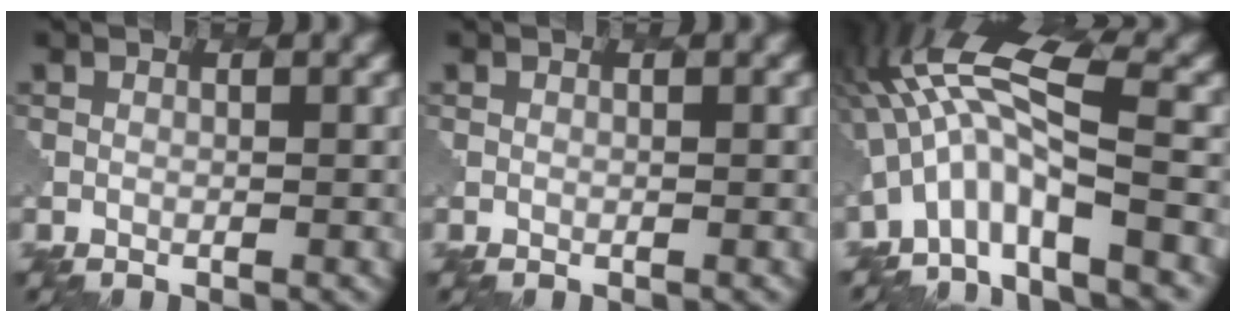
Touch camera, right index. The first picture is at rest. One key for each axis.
{"total": 0.0}
{"total": 10.9, "fx": -1.5, "fy": 2.9, "fz": 10.4, "tx": -0.194, "ty": 0.022, "tz": -0.025}